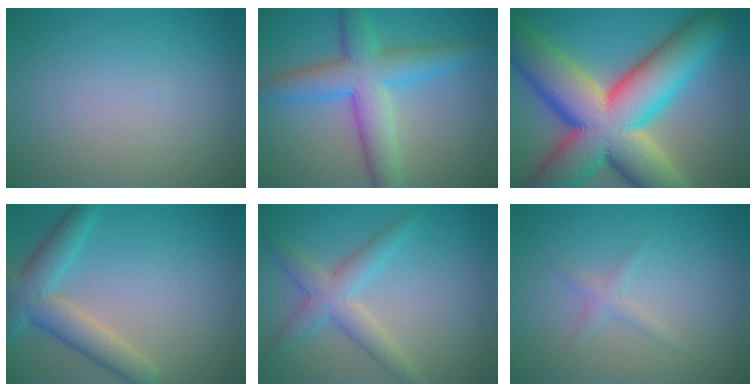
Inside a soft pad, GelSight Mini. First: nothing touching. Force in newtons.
{"total": 7.0, "press": 7.0, "slide": 0.1}
{"total": 18.1, "press": 18.1, "slide": 0.9}
{"total": 4.9, "press": 4.9, "slide": 0.3}
{"total": 3.8, "press": 3.8, "slide": 0.0}
{"total": 1.2, "press": 1.2, "slide": 0.0}